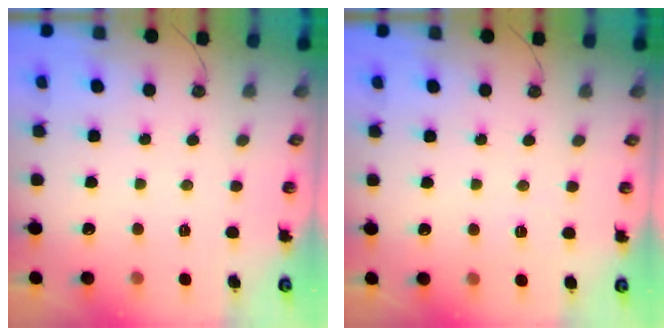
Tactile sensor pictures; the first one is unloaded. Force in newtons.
{"total": 2.8, "press": 1.5, "slide": 2.3}